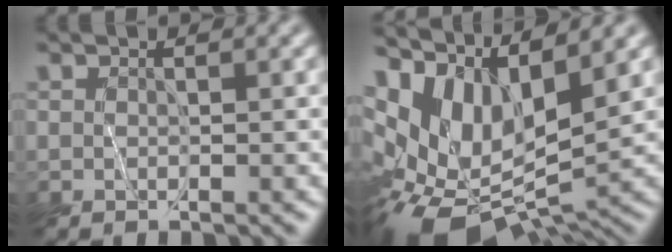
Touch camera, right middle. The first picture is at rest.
{"total": 10.0, "force": [0.5, 5.4, 8.4], "torque": [-0.165, -0.002, 0.018]}